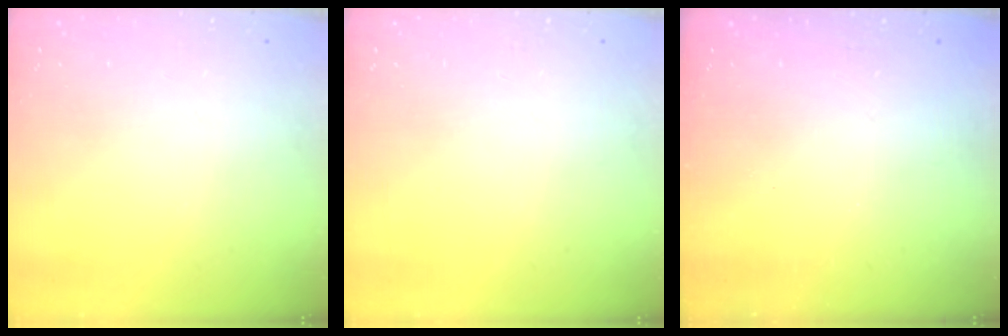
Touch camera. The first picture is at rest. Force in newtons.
{"total": 0.0}
{"total": 2.4, "press": 2.2, "slide": 0.8}